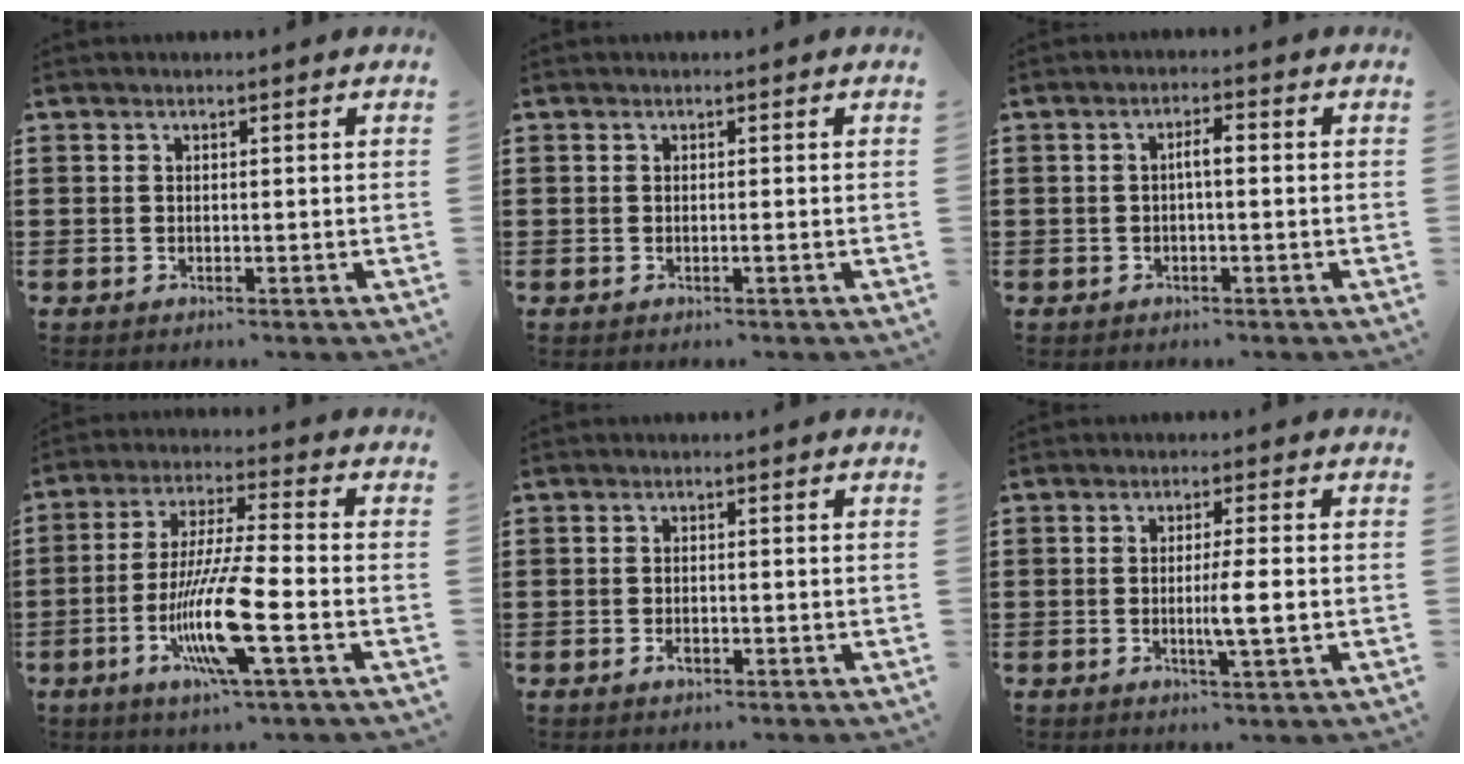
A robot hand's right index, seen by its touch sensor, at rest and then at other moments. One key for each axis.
{"total": 0.5, "fx": -0.2, "fy": -0.1, "fz": 0.4, "tx": -0.008, "ty": -0.003, "tz": -0.004}
{"total": 2.2, "fx": -0.2, "fy": 0.5, "fz": 2.1, "tx": -0.040, "ty": 0.005, "tz": -0.007}
{"total": 12.7, "fx": -4.7, "fy": 1.3, "fz": 11.7, "tx": -0.238, "ty": -0.010, "tz": -0.091}
{"total": 1.2, "fx": -0.6, "fy": 0.6, "fz": 0.8, "tx": -0.017, "ty": -0.002, "tz": -0.010}
{"total": 4.4, "fx": -0.6, "fy": 0.0, "fz": 4.4, "tx": -0.075, "ty": -0.006, "tz": -0.013}